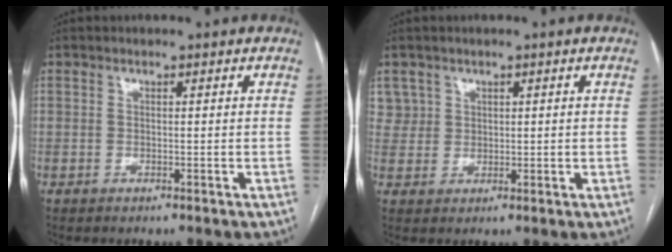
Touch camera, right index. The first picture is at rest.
{"total": 3.2, "force": [1.6, 2.8, -0.3], "torque": [0.020, 0.009, 0.027]}